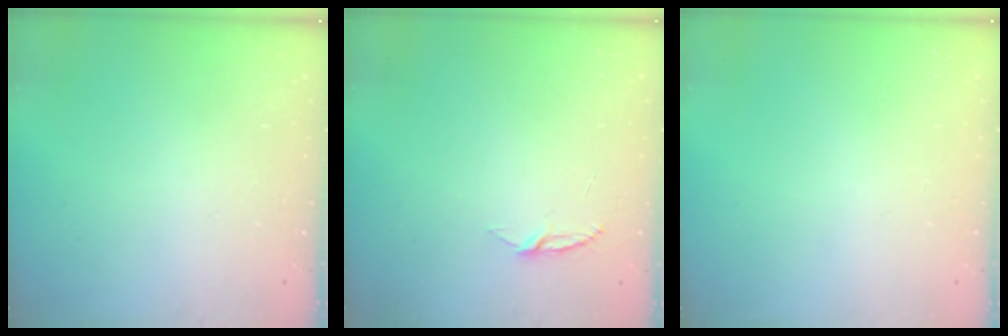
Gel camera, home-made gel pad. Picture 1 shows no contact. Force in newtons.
{"total": 3.9, "press": 3.8, "slide": 0.4}
{"total": 0.0}